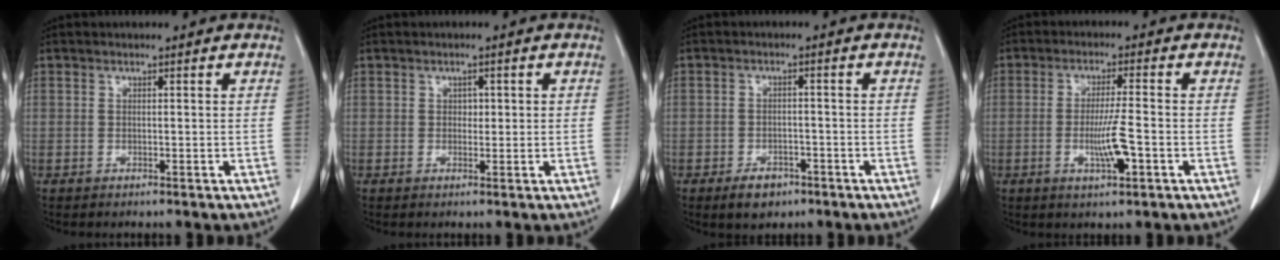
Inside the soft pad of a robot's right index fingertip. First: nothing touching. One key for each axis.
{"total": 1.4, "fx": 0.2, "fy": 1.0, "fz": 1.0, "tx": -0.010, "ty": 0.002, "tz": 0.001}
{"total": 4.2, "fx": -2.7, "fy": 2.5, "fz": 1.9, "tx": -0.030, "ty": 0.002, "tz": -0.036}
{"total": 6.1, "fx": -1.8, "fy": 0.4, "fz": 5.8, "tx": -0.106, "ty": -0.008, "tz": -0.032}